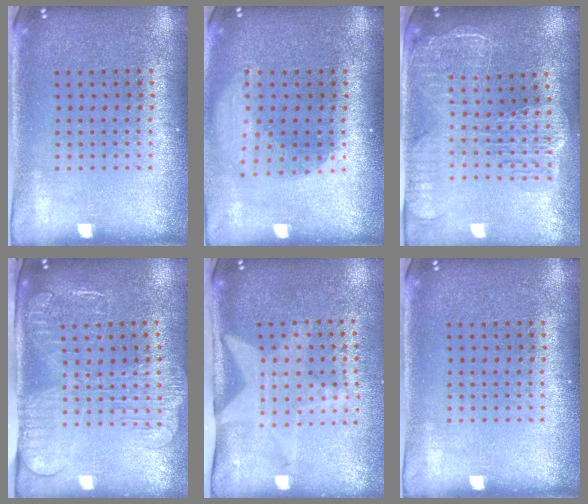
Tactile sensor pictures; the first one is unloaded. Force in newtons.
{"total": 1.7, "press": 1.3, "slide": 1.1}
{"total": 2.7, "press": 2.3, "slide": 1.4}
{"total": 2.6, "press": 2.1, "slide": 1.5}
{"total": 2.0, "press": 1.5, "slide": 1.4}
{"total": 0.0}